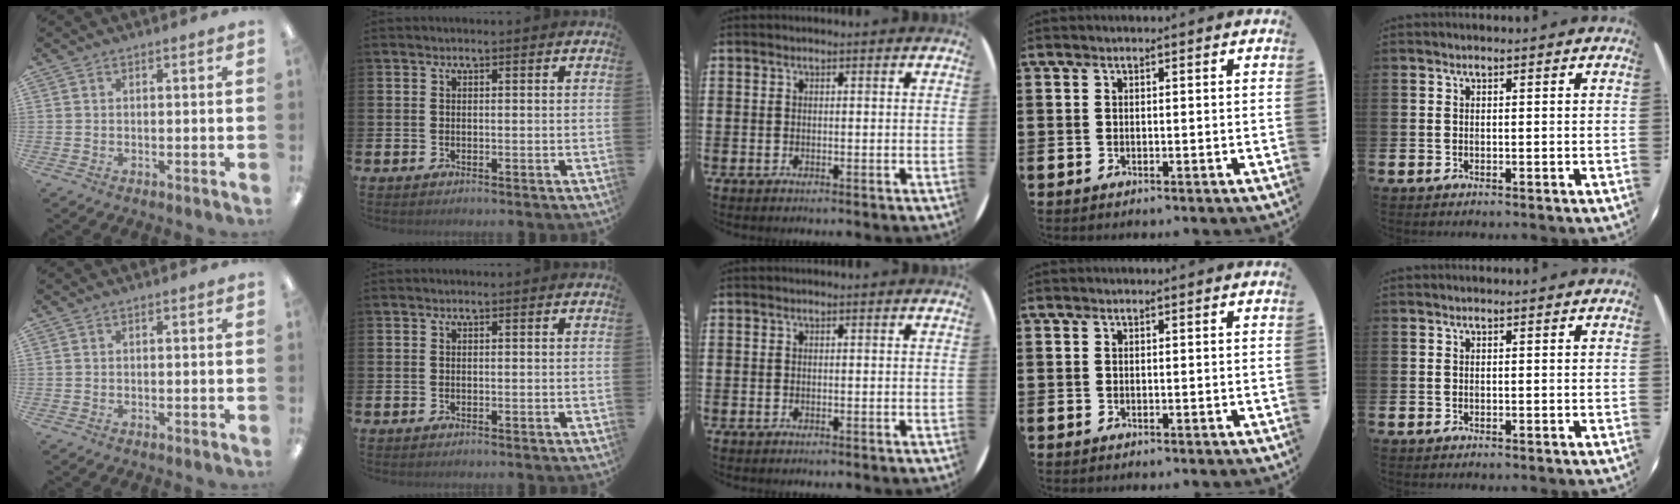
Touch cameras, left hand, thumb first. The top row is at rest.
{}